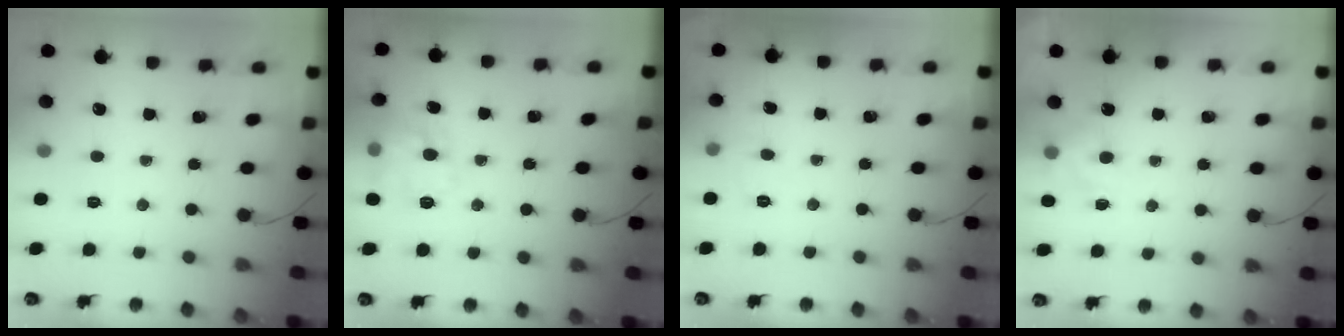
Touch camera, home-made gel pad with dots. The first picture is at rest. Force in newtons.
{"total": 10.3, "press": 10.3, "slide": 0.7}
{"total": 4.9, "press": 4.7, "slide": 1.2}
{"total": 6.2, "press": 6.0, "slide": 1.4}